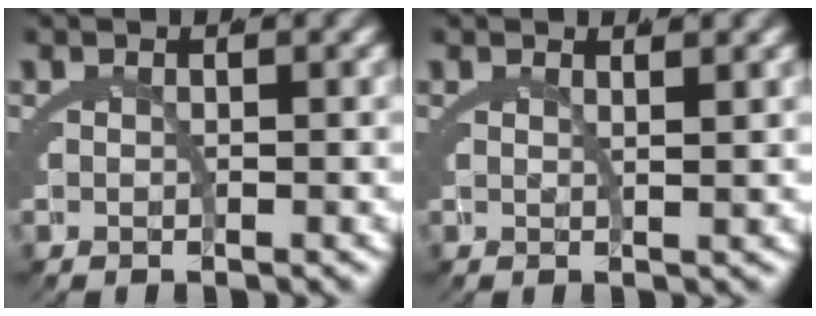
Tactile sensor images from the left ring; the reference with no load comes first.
{"total": 1.6, "force": [1.2, -0.8, 0.7], "torque": [-0.007, -0.003, 0.022]}